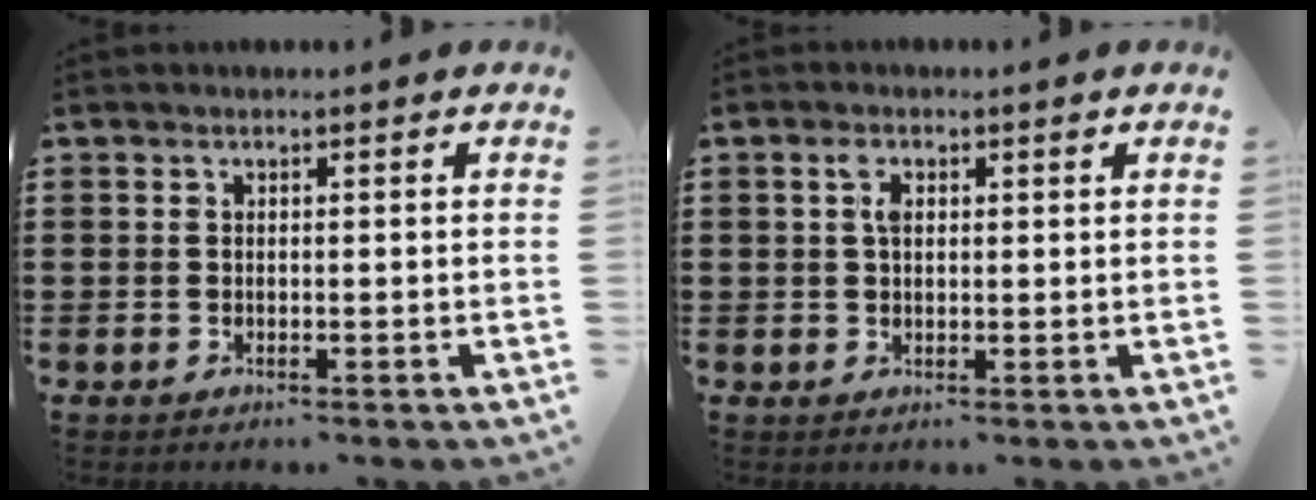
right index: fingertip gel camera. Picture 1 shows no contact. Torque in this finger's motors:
{"motor_torque": [0.13, -0.11, 0.03, 0.02]}